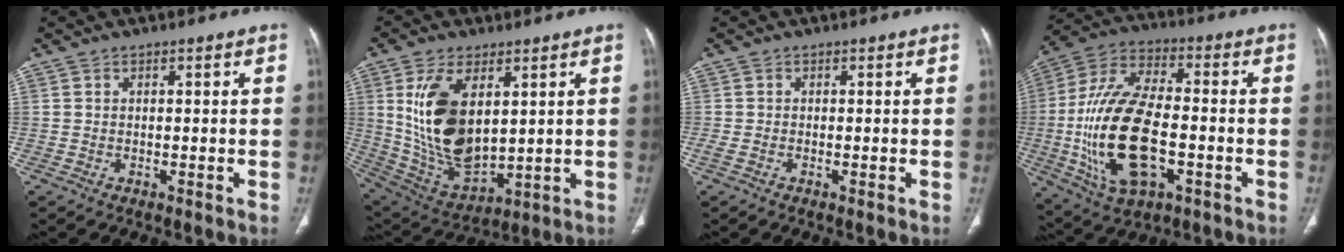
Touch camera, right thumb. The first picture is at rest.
{"total": 17.4, "force": [4.2, 9.2, 14.2], "torque": [-0.259, -0.022, 0.103]}
{"total": 1.3, "force": [-0.4, 0.5, 1.2], "torque": [-0.034, -0.004, -0.010]}
{"total": 23.0, "force": [-4.2, 11.7, 19.3], "torque": [-0.390, 0.015, -0.064]}